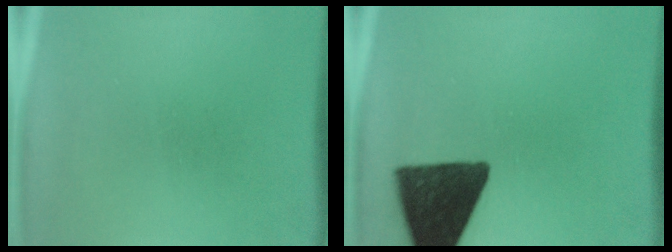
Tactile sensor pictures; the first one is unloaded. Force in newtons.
{"total": 15.1}